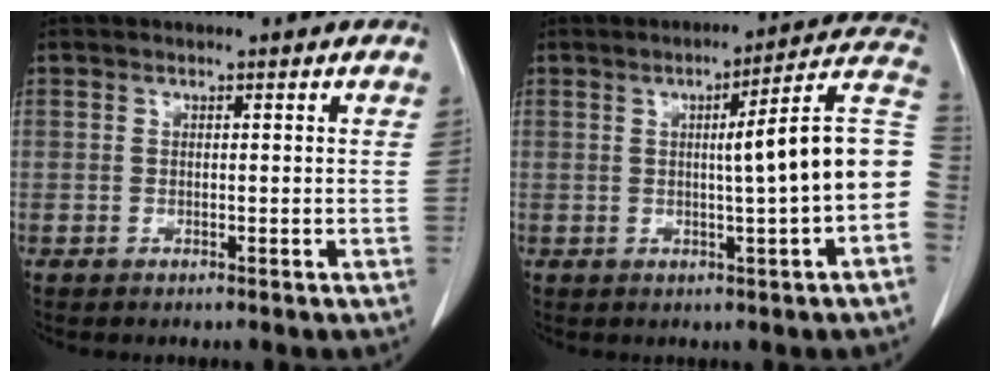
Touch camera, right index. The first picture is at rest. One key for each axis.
{"total": 12.8, "fx": -0.6, "fy": -0.4, "fz": 12.7, "tx": -0.158, "ty": 0.024, "tz": -0.015}